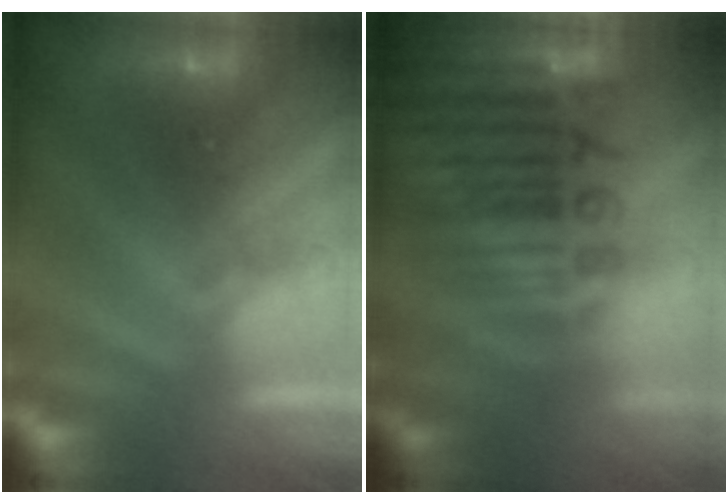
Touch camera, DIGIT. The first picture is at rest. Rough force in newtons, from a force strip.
{"total": 8.6}